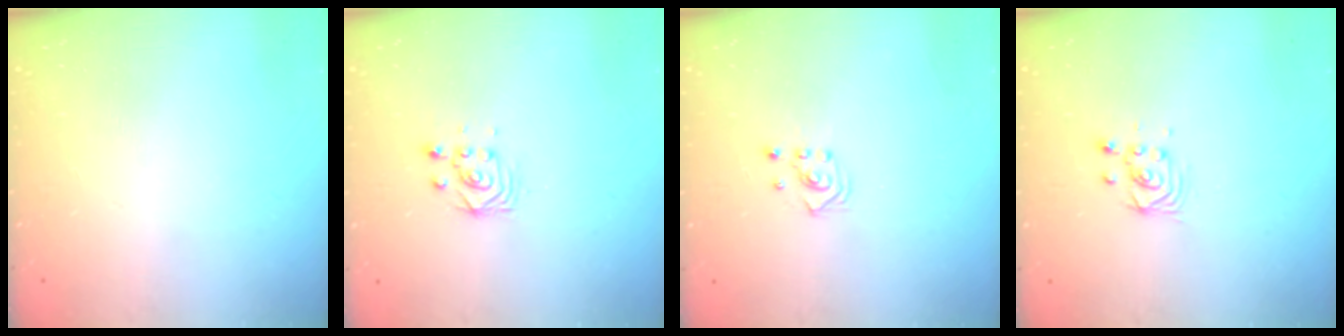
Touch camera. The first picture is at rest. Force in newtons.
{"total": 3.0, "press": 3.0, "slide": 0.2}
{"total": 2.8, "press": 2.8, "slide": 0.3}
{"total": 3.3, "press": 3.3, "slide": 0.4}